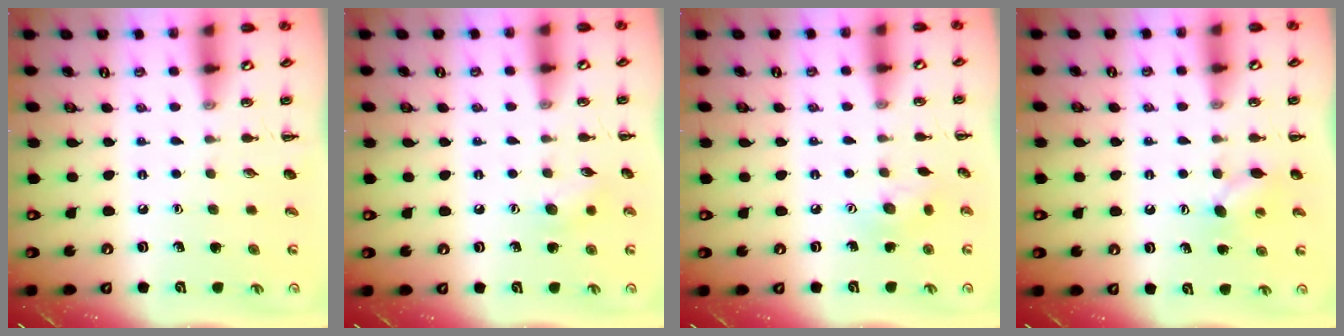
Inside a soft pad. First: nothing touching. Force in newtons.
{"total": 6.3, "press": 6.1, "slide": 1.5}
{"total": 6.9, "press": 6.8, "slide": 1.3}
{"total": 6.1, "press": 6.0, "slide": 1.1}